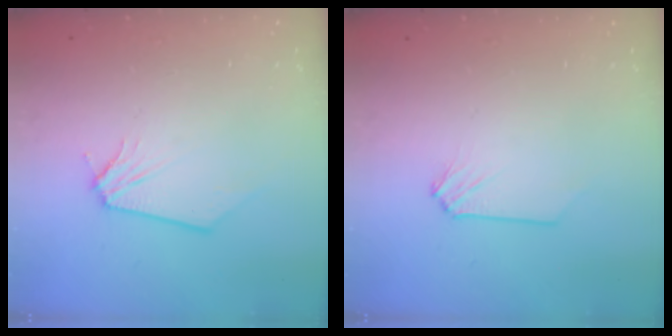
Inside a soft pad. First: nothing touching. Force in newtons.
{"total": 0.0}